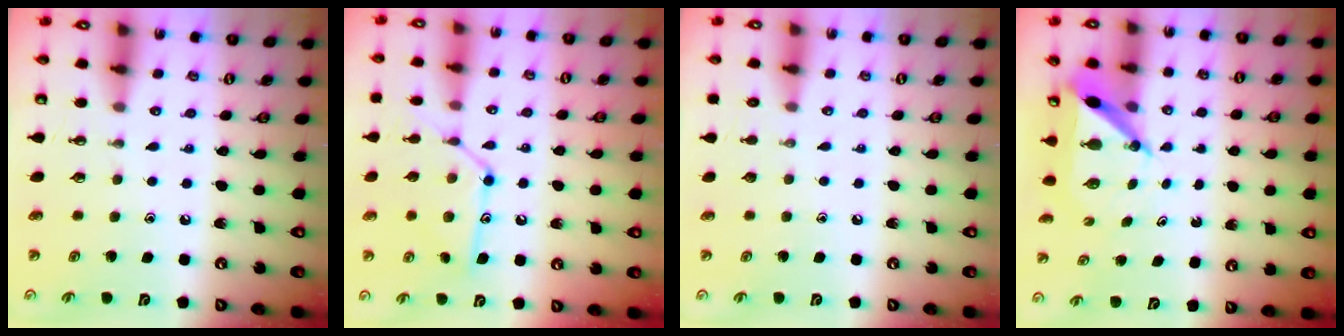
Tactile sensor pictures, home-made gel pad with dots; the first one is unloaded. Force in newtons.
{"total": 13.8, "press": 13.8, "slide": 0.7}
{"total": 0.0}
{"total": 6.5, "press": 6.5, "slide": 0.5}